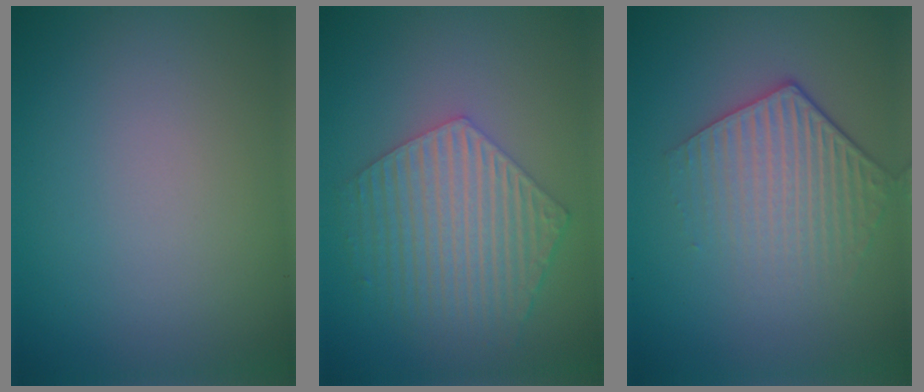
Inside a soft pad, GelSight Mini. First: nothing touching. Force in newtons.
{"total": 5.9, "press": 4.5, "slide": 3.8}
{"total": 4.3, "press": 3.2, "slide": 3.0}